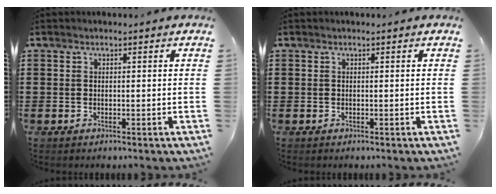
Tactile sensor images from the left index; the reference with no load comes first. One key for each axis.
{"total": 0.0}